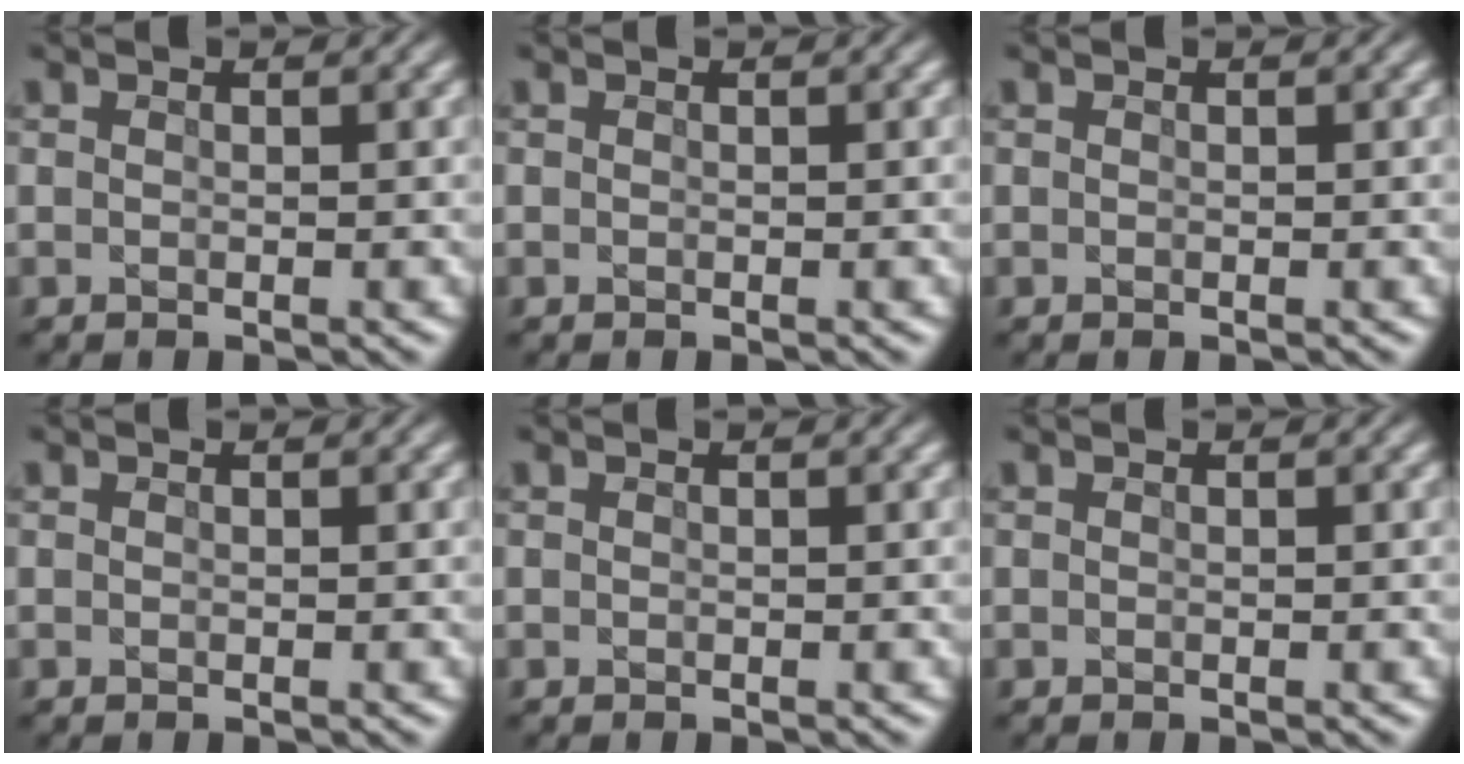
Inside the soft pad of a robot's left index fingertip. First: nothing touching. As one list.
[{"total": 0.0}, {"total": 0.0}, {"total": 0.0}, {"total": 0.0}, {"total": 0.0}]